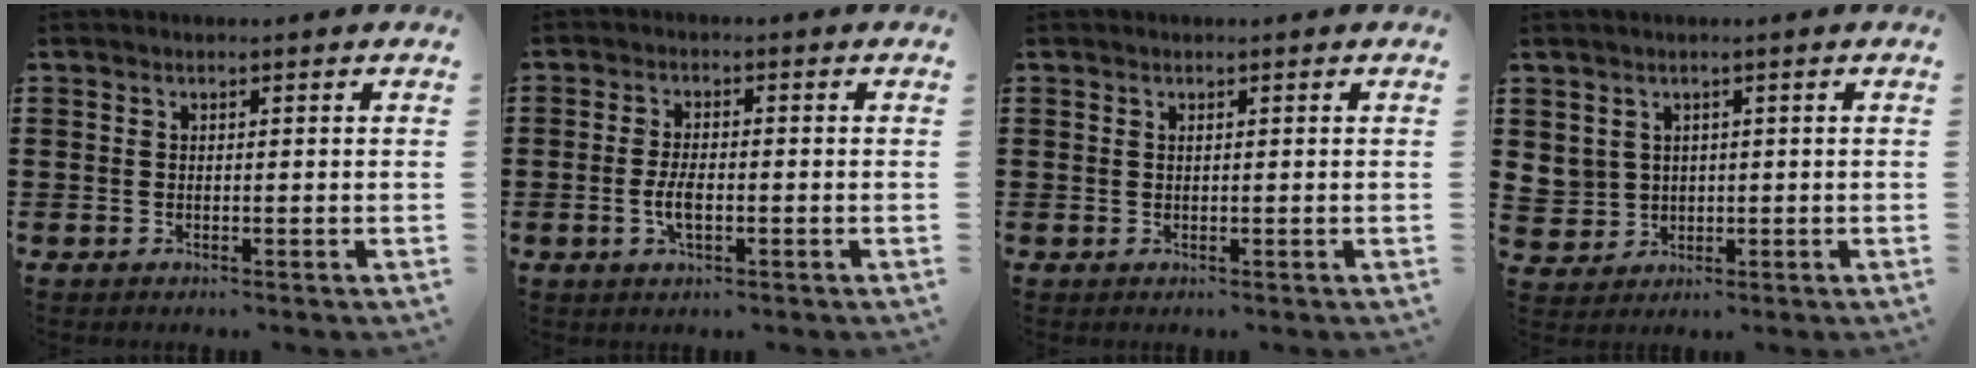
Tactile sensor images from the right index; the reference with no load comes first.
{"total": 3.7, "force": [-0.9, 1.5, 3.3], "torque": [-0.074, -0.001, -0.020]}
{"total": 0.0}
{"total": 3.2, "force": [0.9, 3.1, 0.3], "torque": [-0.030, 0.006, 0.015]}